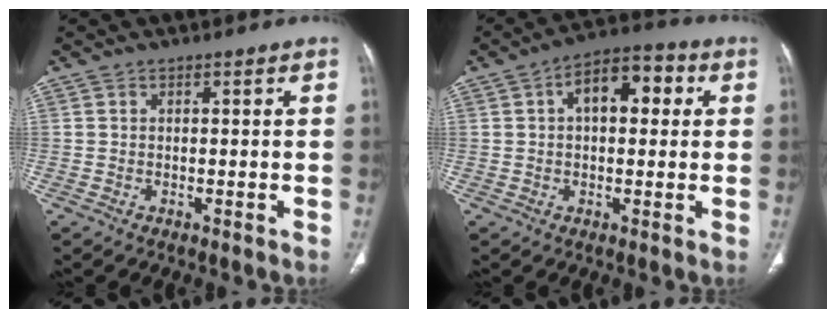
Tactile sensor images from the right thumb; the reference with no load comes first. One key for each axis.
{"total": 10.1, "fx": 2.4, "fy": 5.5, "fz": 8.1, "tx": -0.099, "ty": 0.027, "tz": 0.029}